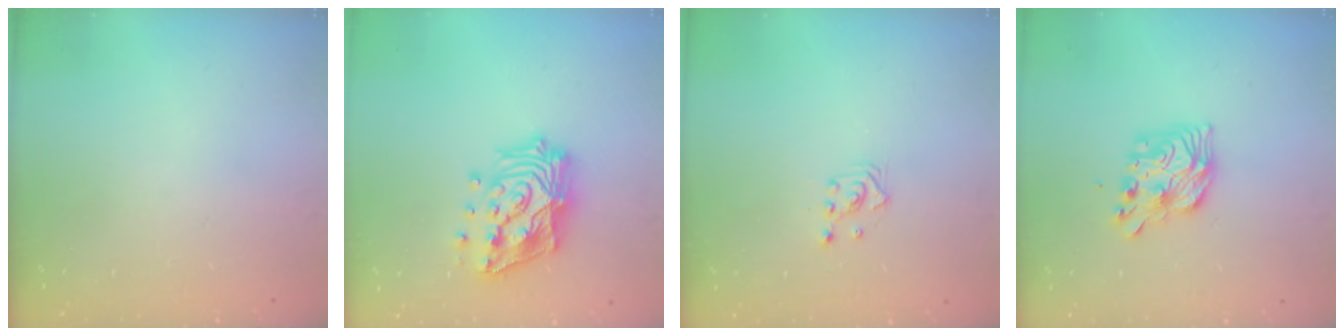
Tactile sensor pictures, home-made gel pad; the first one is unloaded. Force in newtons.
{"total": 20.1, "press": 19.9, "slide": 3.0}
{"total": 2.5, "press": 2.5, "slide": 0.3}
{"total": 10.5, "press": 10.5, "slide": 1.0}